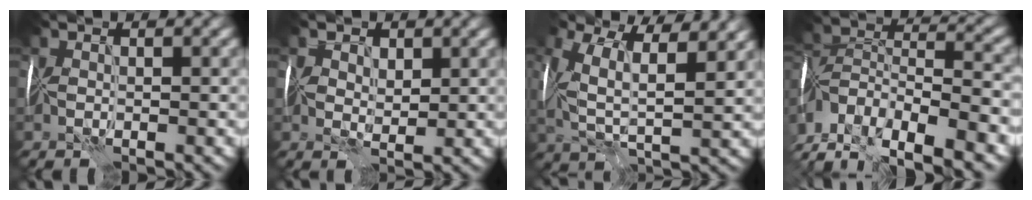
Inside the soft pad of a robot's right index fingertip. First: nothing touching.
{"total": 2.5, "force": [1.2, 1.7, 1.4], "torque": [-0.025, 0.001, 0.015]}
{"total": 10.2, "force": [4.0, 5.3, 7.7], "torque": [-0.153, 0.009, 0.072]}
{"total": 12.2, "force": [-7.9, 5.4, 7.6], "torque": [-0.148, 0.031, -0.128]}